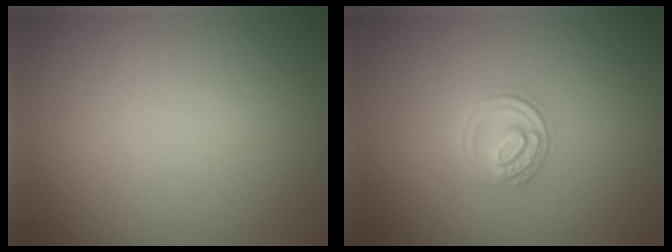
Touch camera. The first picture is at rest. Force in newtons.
{"total": 2.5, "press": 2.4, "slide": 0.3}